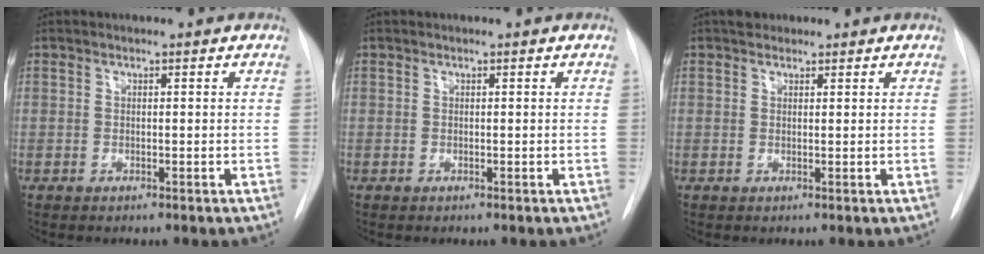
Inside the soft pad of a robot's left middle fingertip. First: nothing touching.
{"total": 0.0}
{"total": 0.8, "force": [0.7, 0.5, 0.0], "torque": [-0.002, 0.003, 0.009]}